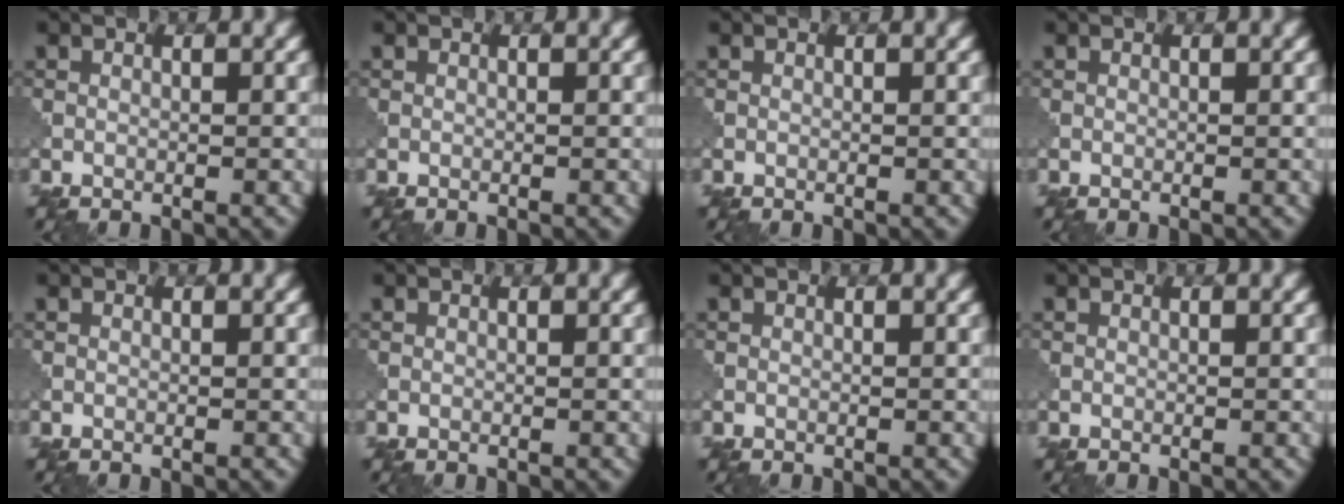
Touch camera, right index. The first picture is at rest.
{"total": 0.0}
{"total": 0.0}
{"total": 0.0}
{"total": 0.0}
{"total": 0.0}
{"total": 0.0}
{"total": 0.0}